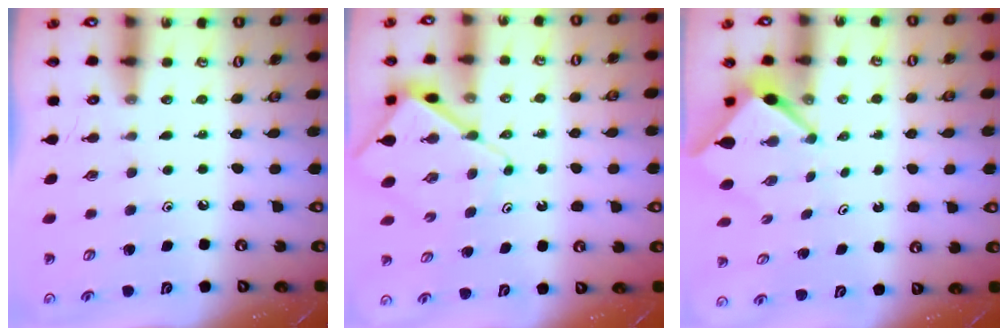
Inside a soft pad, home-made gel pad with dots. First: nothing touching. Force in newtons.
{"total": 8.0, "press": 8.0, "slide": 0.8}
{"total": 3.5, "press": 3.5, "slide": 0.1}